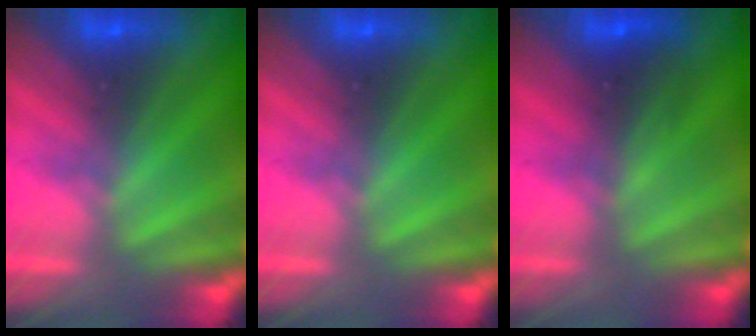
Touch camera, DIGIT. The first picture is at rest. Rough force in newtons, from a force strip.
{"total": 0.0}
{"total": 2.6}